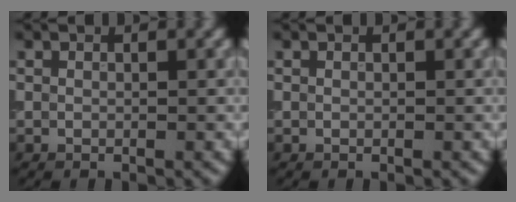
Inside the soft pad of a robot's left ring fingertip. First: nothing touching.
{"total": 0.0}